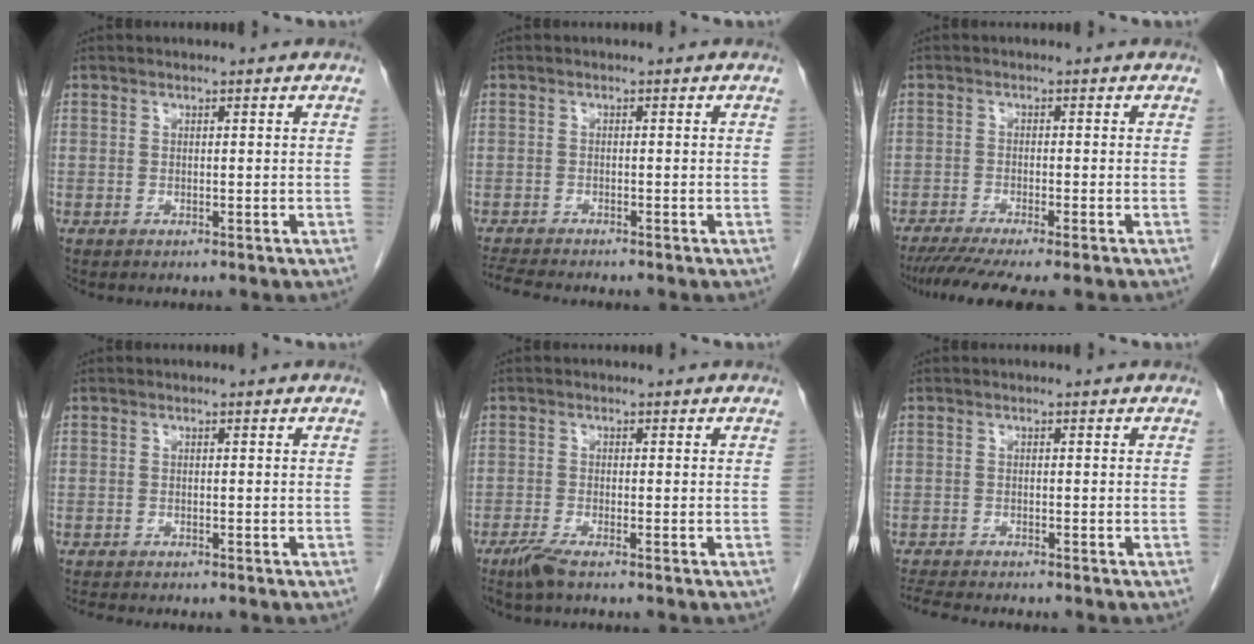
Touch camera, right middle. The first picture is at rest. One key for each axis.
{"total": 4.9, "fx": -4.6, "fy": 0.0, "fz": 1.8, "tx": -0.035, "ty": -0.017, "tz": -0.077}
{"total": 8.5, "fx": -7.0, "fy": -0.1, "fz": 4.8, "tx": -0.066, "ty": -0.021, "tz": -0.110}
{"total": 1.5, "fx": -1.5, "fy": 0.0, "fz": 0.4, "tx": -0.013, "ty": -0.006, "tz": -0.022}
{"total": 2.6, "fx": -2.0, "fy": 0.0, "fz": 1.7, "tx": -0.042, "ty": -0.007, "tz": -0.045}
{"total": 4.2, "fx": -3.9, "fy": -0.2, "fz": 1.4, "tx": -0.029, "ty": -0.017, "tz": -0.068}